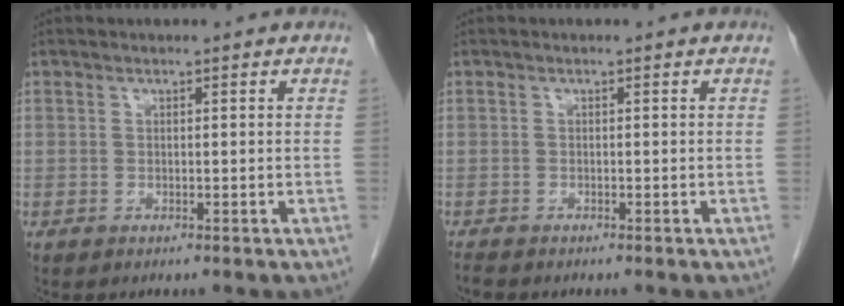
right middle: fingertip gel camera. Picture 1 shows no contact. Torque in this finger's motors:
{"motor_torque": [0.17, 0.00, -0.02, 0.00]}